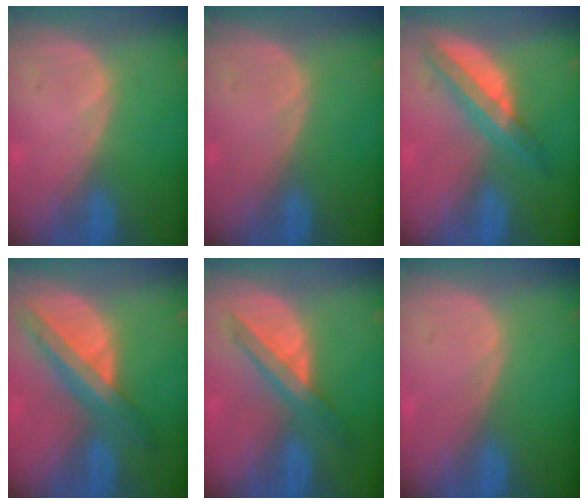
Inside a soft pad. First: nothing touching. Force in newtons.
{"total": 0.0}
{"total": 6.5, "press": 5.7, "slide": 3.1}
{"total": 8.4, "press": 7.1, "slide": 4.5}
{"total": 6.0, "press": 5.8, "slide": 1.3}
{"total": 0.0}